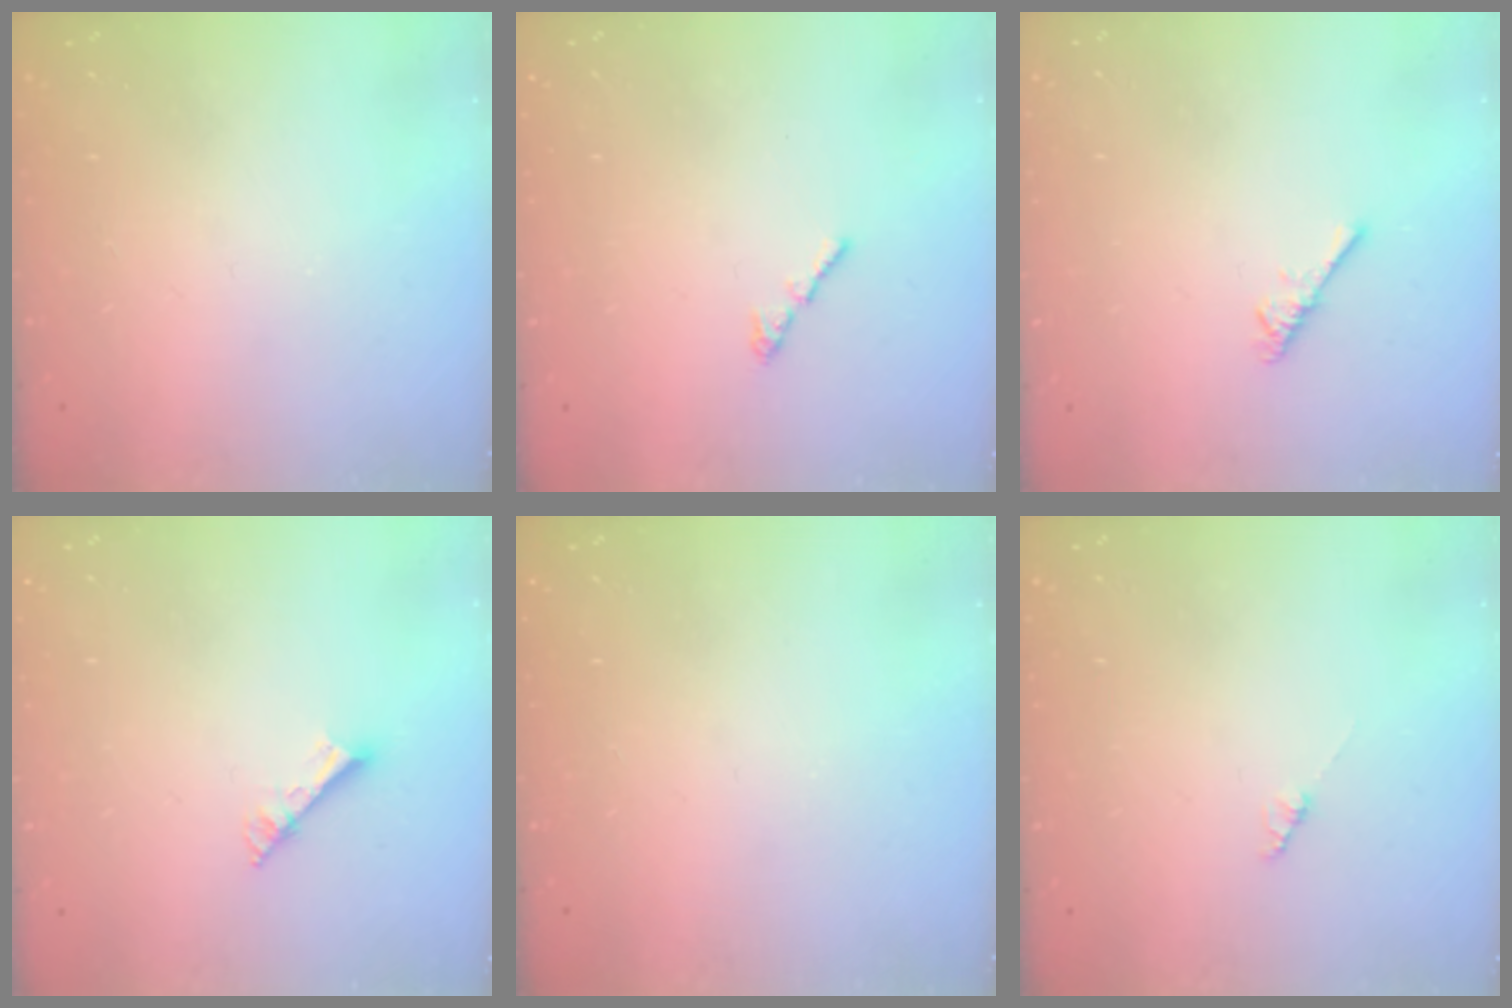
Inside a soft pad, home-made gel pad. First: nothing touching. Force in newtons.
{"total": 1.2, "press": 1.1, "slide": 0.5}
{"total": 2.6, "press": 2.5, "slide": 0.5}
{"total": 3.0, "press": 3.0, "slide": 0.4}
{"total": 0.0}
{"total": 1.4, "press": 1.4, "slide": 0.2}